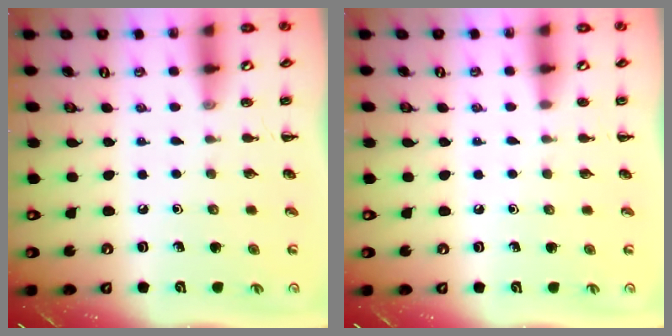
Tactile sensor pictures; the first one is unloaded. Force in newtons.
{"total": 0.7, "press": 0.7, "slide": 0.0}